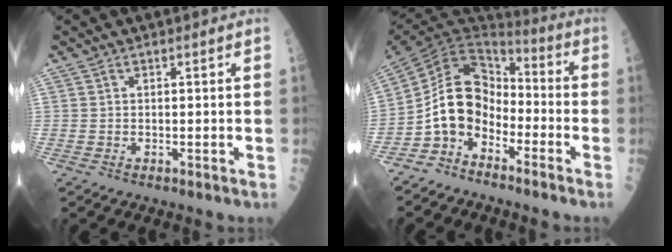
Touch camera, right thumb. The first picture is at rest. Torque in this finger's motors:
{"motor_torque": [0.20, 0.74, 1.27, -0.48, 0.42]}